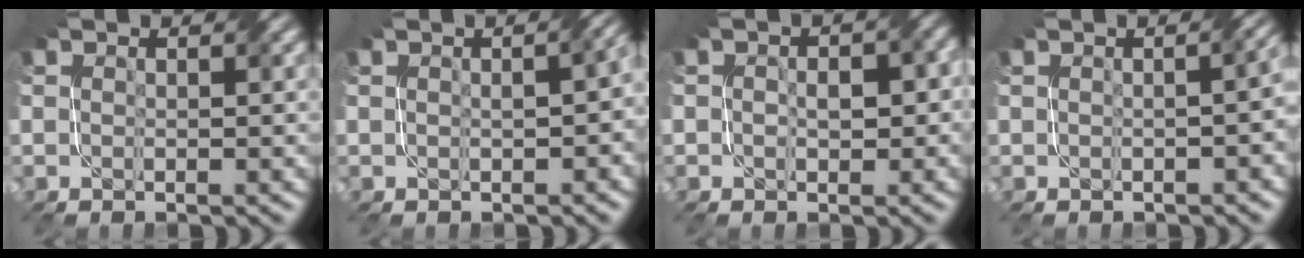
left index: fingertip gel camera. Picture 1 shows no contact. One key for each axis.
{"total": 4.1, "fx": 0.1, "fy": 1.7, "fz": 3.8, "tx": -0.031, "ty": 0.006, "tz": 0.011}
{"total": 3.4, "fx": 0.1, "fy": 2.0, "fz": 2.7, "tx": -0.030, "ty": 0.008, "tz": 0.002}
{"total": 4.3, "fx": -0.2, "fy": 1.9, "fz": 3.8, "tx": -0.021, "ty": 0.005, "tz": 0.004}